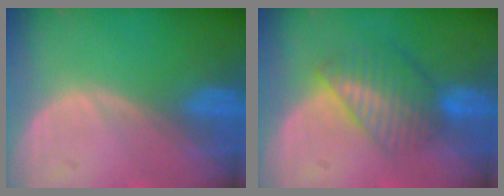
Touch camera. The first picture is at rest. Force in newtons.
{"total": 7.0, "press": 6.0, "slide": 3.5}